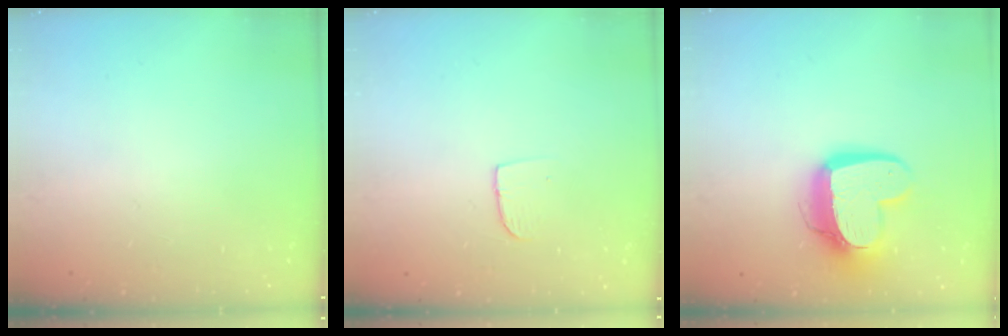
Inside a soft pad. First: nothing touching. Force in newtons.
{"total": 5.6, "press": 5.6, "slide": 0.4}
{"total": 14.4, "press": 14.3, "slide": 1.3}